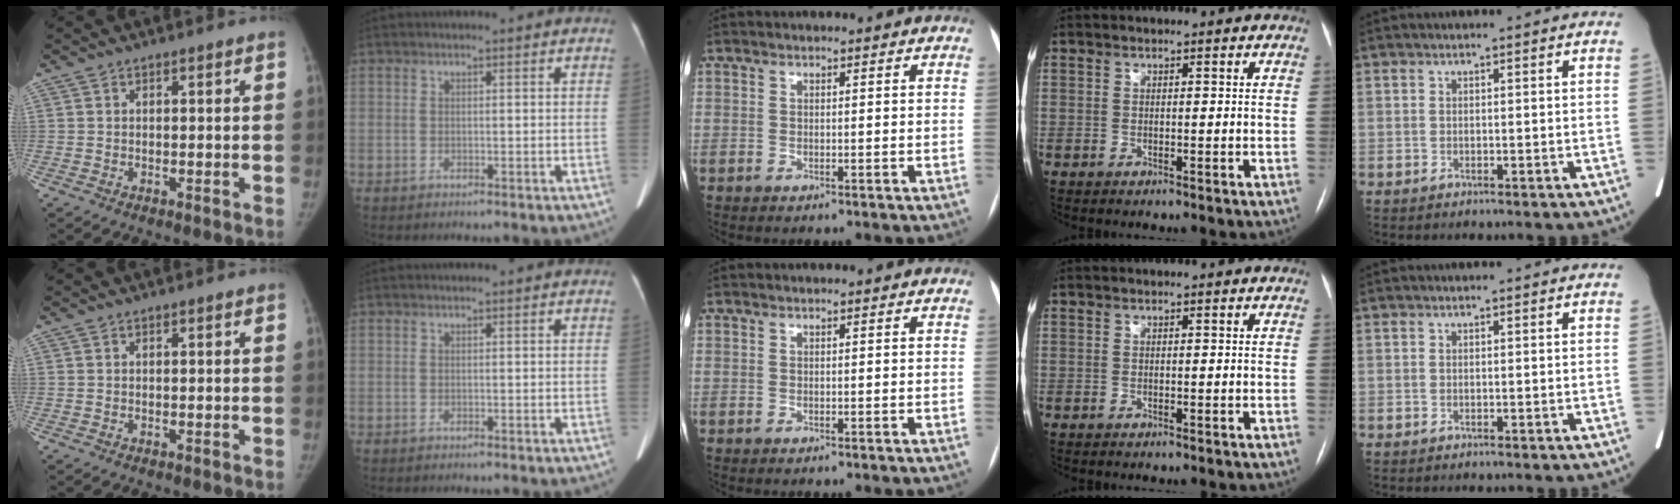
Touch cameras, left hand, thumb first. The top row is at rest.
{}